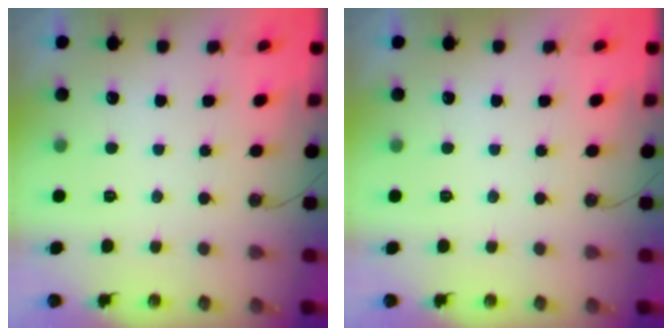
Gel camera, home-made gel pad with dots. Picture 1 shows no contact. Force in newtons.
{"total": 0.0}